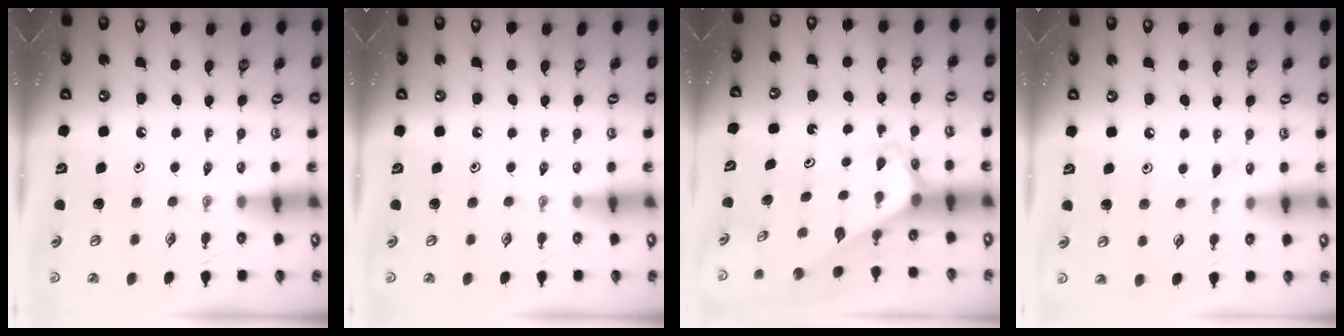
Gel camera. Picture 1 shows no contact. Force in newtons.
{"total": 0.0}
{"total": 2.7, "press": 2.7, "slide": 0.2}
{"total": 5.2, "press": 5.2, "slide": 0.6}